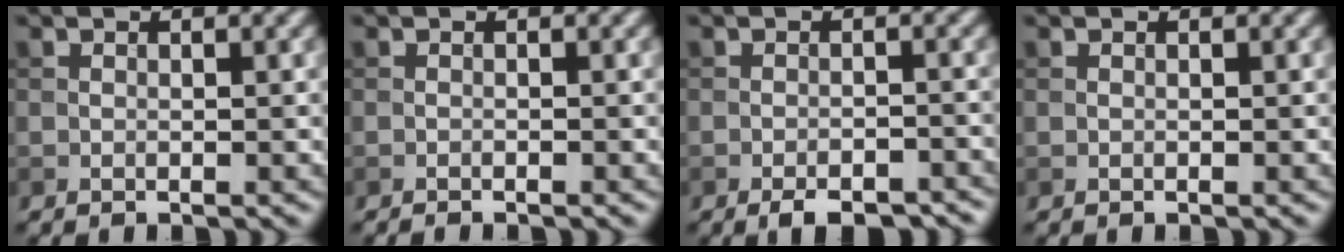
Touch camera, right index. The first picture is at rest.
{"total": 0.6, "force": [-0.6, 0.0, 0.2], "torque": [0.000, 0.001, -0.011]}
{"total": 4.1, "force": [-3.1, 1.3, 2.3], "torque": [-0.035, -0.002, -0.044]}
{"total": 0.0}